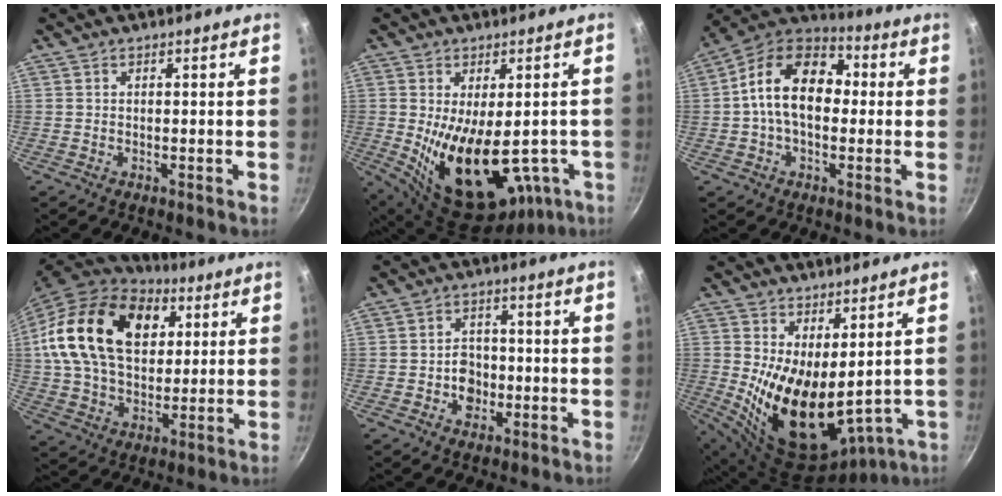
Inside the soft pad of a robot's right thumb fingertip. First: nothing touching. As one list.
[{"total": 20.7, "force": [-4.3, 11.0, 17.0], "torque": [-0.247, -0.022, -0.034]}, {"total": 15.8, "force": [0.7, 10.5, 11.9], "torque": [-0.161, 0.036, -0.011]}, {"total": 24.8, "force": [7.5, 16.5, 16.9], "torque": [-0.276, 0.002, 0.125]}, {"total": 5.6, "force": [-1.4, 4.6, 2.9], "torque": [-0.018, 0.010, -0.026]}, {"total": 16.7, "force": [1.6, 9.1, 14.0], "torque": [-0.219, -0.048, 0.055]}]